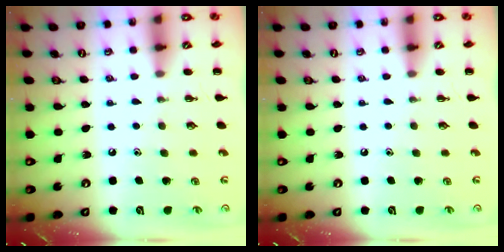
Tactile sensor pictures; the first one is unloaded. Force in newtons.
{"total": 0.0}